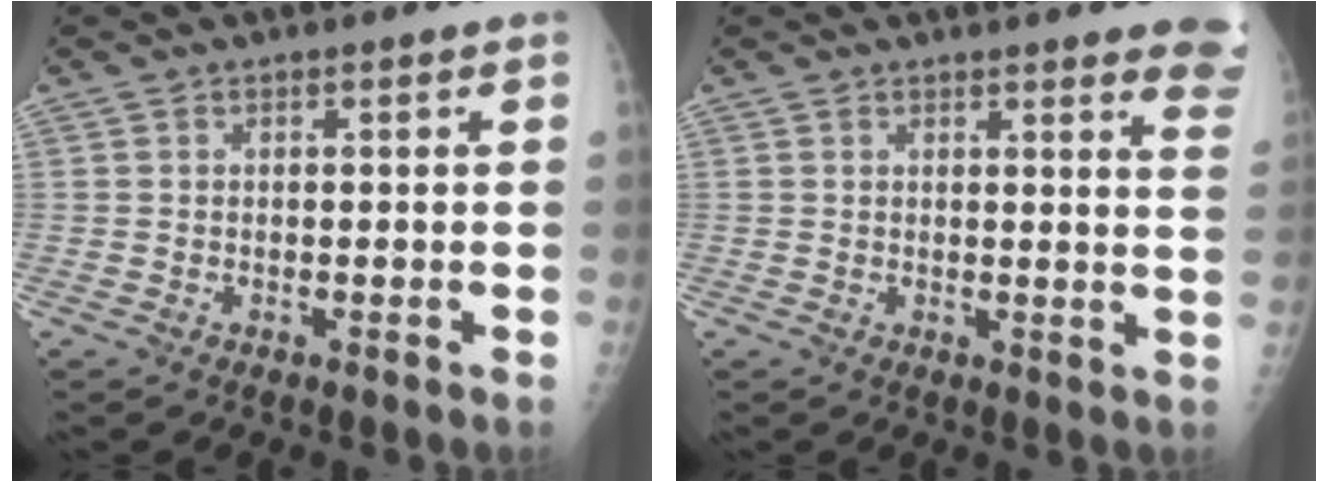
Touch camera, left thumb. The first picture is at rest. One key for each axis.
{"total": 10.9, "fx": 9.5, "fy": 1.9, "fz": 5.0, "tx": -0.024, "ty": -0.048, "tz": 0.083}